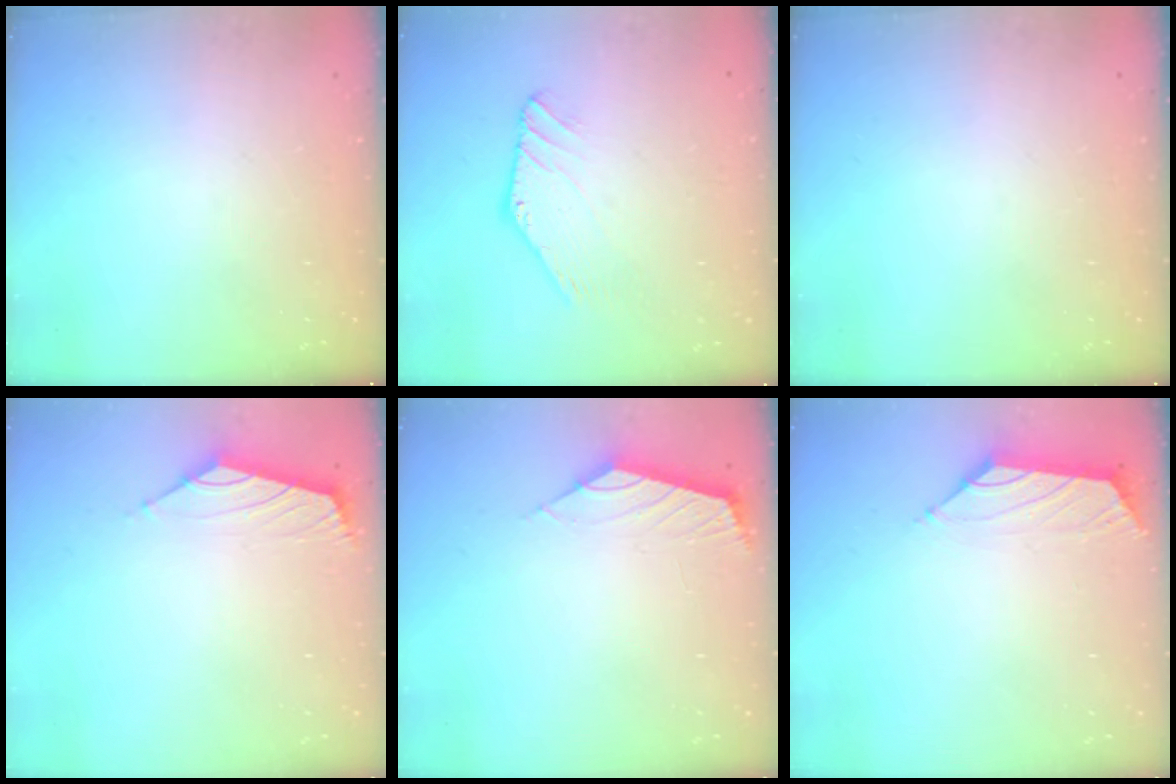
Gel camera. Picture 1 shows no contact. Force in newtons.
{"total": 1.4, "press": 1.4, "slide": 0.0}
{"total": 0.0}
{"total": 1.6, "press": 1.5, "slide": 0.7}
{"total": 2.1, "press": 2.1, "slide": 0.5}
{"total": 1.7, "press": 1.6, "slide": 0.6}